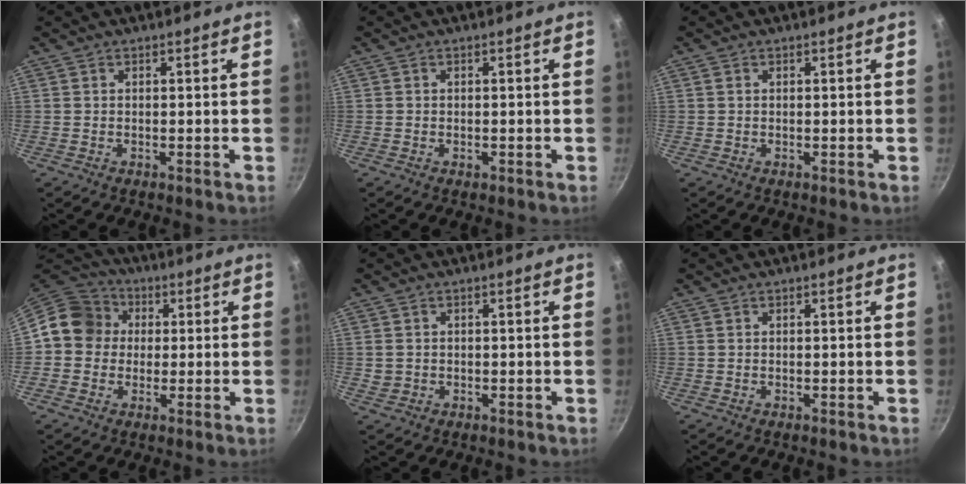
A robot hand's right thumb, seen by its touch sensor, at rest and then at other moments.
{"total": 0.6, "force": [-0.2, 0.5, 0.2], "torque": [-0.002, 0.001, -0.005]}
{"total": 0.7, "force": [0.2, 0.5, 0.4], "torque": [-0.006, 0.002, 0.003]}
{"total": 10.5, "force": [1.0, 9.6, 4.1], "torque": [-0.039, 0.023, -0.005]}
{"total": 1.8, "force": [-0.1, 1.6, 0.6], "torque": [-0.010, 0.003, 0.001]}
{"total": 0.0}